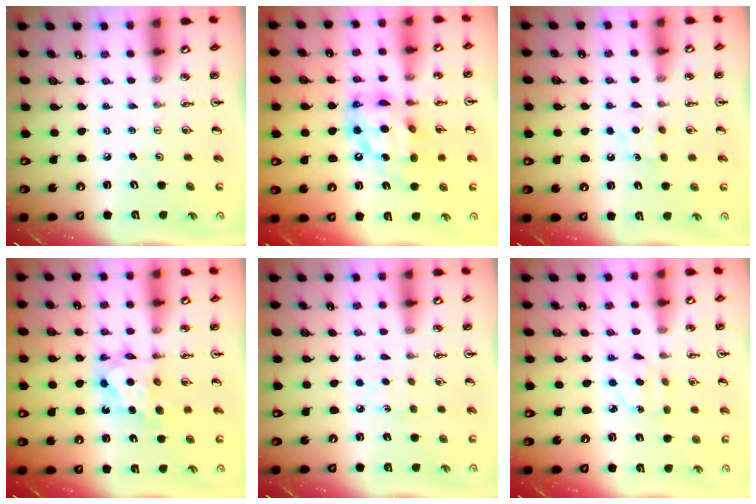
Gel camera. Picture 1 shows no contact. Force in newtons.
{"total": 14.5, "press": 14.4, "slide": 1.5}
{"total": 5.7, "press": 5.6, "slide": 0.7}
{"total": 8.6, "press": 8.6, "slide": 0.4}
{"total": 5.4, "press": 5.4, "slide": 0.6}
{"total": 3.7, "press": 3.7, "slide": 0.5}